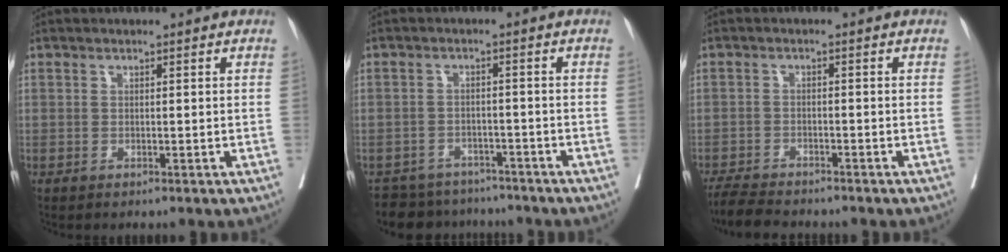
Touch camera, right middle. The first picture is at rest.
{"total": 8.2, "force": [-7.5, 3.4, 0.4], "torque": [-0.002, 0.013, -0.099]}
{"total": 5.8, "force": [-5.4, 0.7, 2.0], "torque": [-0.030, -0.017, -0.092]}